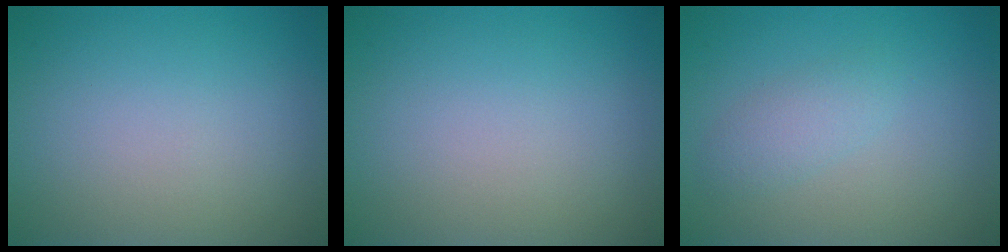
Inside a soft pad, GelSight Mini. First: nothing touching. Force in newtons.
{"total": 0.0}
{"total": 1.8, "press": 1.8, "slide": 0.1}